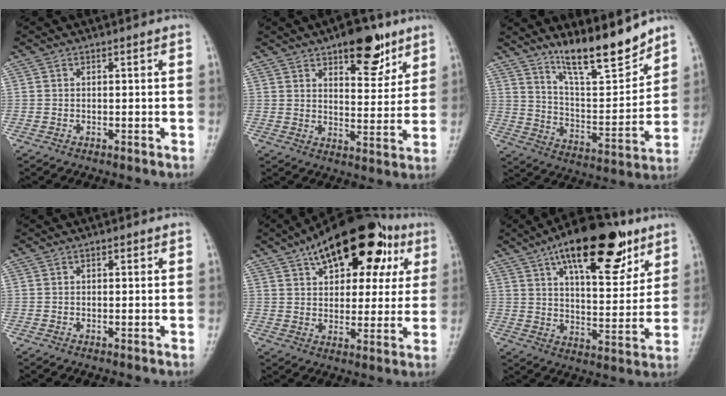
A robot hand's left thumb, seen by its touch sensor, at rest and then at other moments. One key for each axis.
{"total": 11.3, "fx": 6.9, "fy": 5.1, "fz": 7.3, "tx": -0.068, "ty": -0.038, "tz": 0.102}
{"total": 14.1, "fx": 11.4, "fy": 2.9, "fz": 7.8, "tx": -0.103, "ty": -0.080, "tz": 0.198}
{"total": 1.0, "fx": 0.5, "fy": 0.6, "fz": 0.6, "tx": -0.004, "ty": 0.000, "tz": 0.005}
{"total": 22.6, "fx": 10.5, "fy": 11.6, "fz": 16.3, "tx": -0.212, "ty": 0.013, "tz": 0.155}
{"total": 21.7, "fx": 12.1, "fy": 9.1, "fz": 15.5, "tx": -0.201, "ty": -0.034, "tz": 0.189}